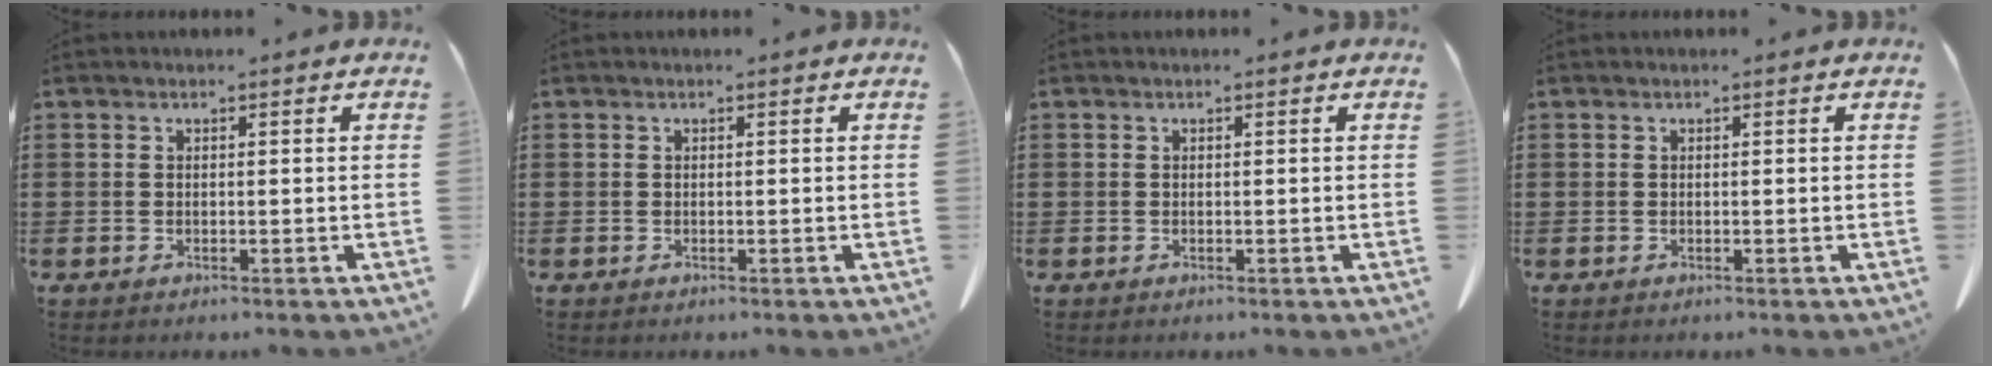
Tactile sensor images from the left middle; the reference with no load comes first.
{"total": 0.0}
{"total": 0.0}
{"total": 0.0}